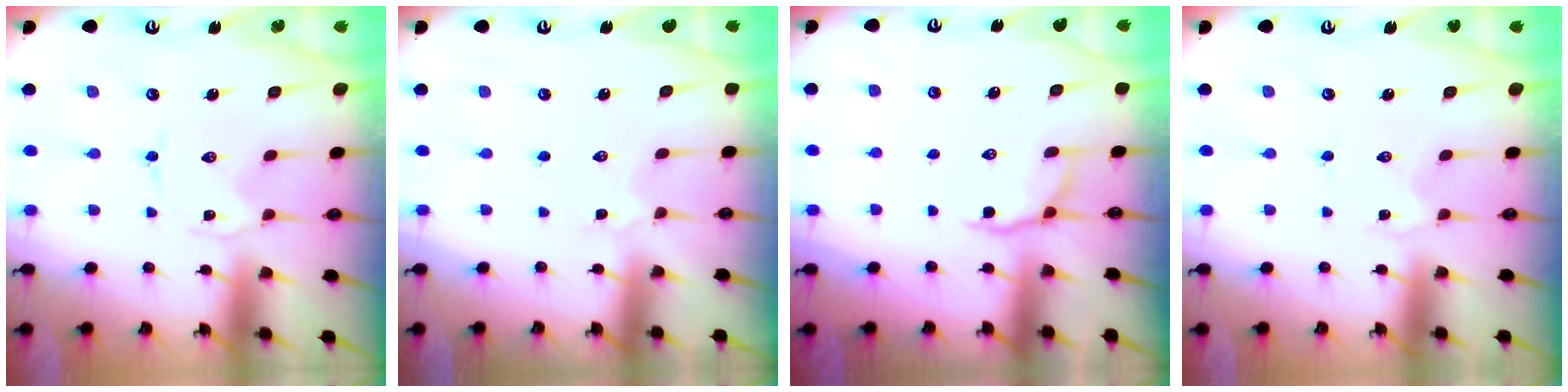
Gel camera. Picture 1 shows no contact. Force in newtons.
{"total": 2.7, "press": 2.7, "slide": 0.3}
{"total": 5.5, "press": 4.9, "slide": 2.4}
{"total": 2.0, "press": 2.0, "slide": 0.2}